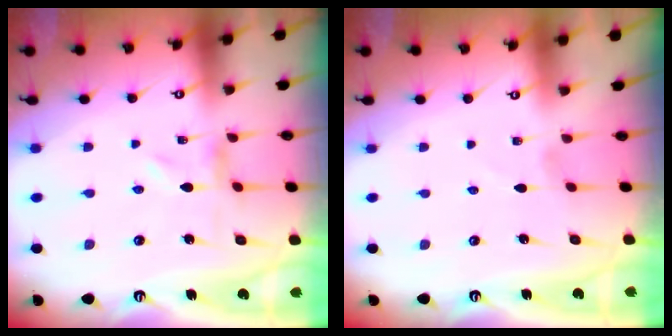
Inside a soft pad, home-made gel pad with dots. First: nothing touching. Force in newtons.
{"total": 1.1, "press": 1.1, "slide": 0.1}